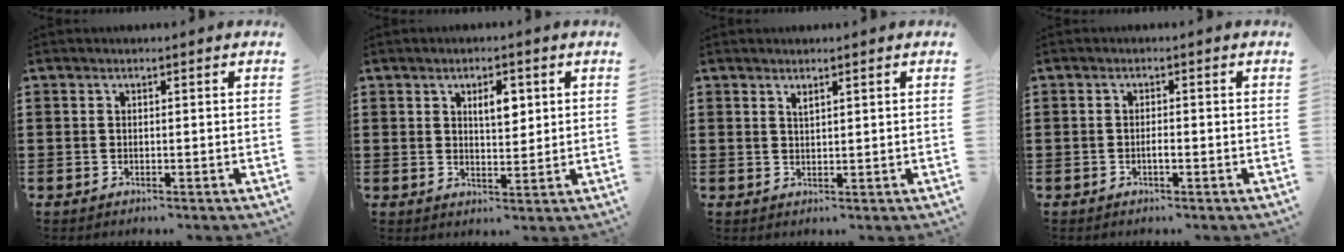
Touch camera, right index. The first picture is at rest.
{"total": 4.0, "force": [1.5, 1.8, 3.2], "torque": [-0.046, -0.001, 0.020]}
{"total": 1.3, "force": [1.1, 0.1, 0.7], "torque": [-0.014, 0.001, 0.020]}
{"total": 1.2, "force": [-0.5, 0.2, 1.1], "torque": [-0.021, -0.002, -0.008]}